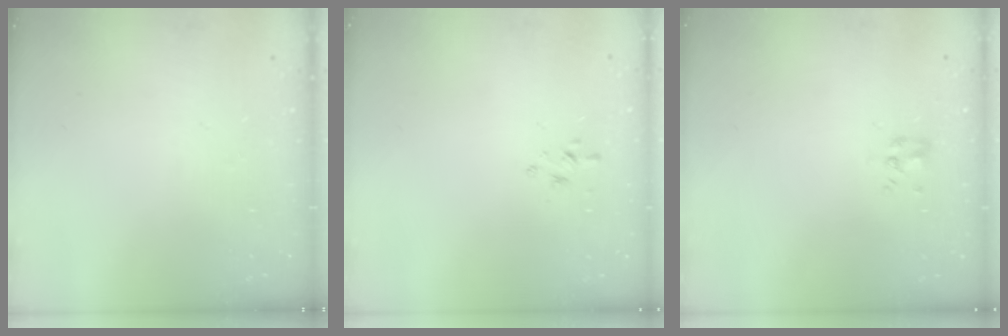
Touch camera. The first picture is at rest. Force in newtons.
{"total": 1.7, "press": 1.7, "slide": 0.4}
{"total": 2.3, "press": 2.2, "slide": 0.8}